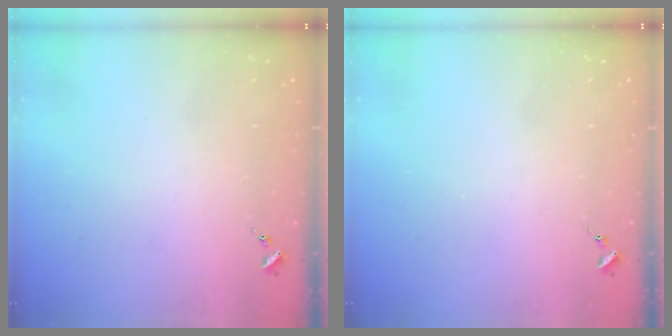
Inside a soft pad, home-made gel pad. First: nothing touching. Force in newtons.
{"total": 0.0}